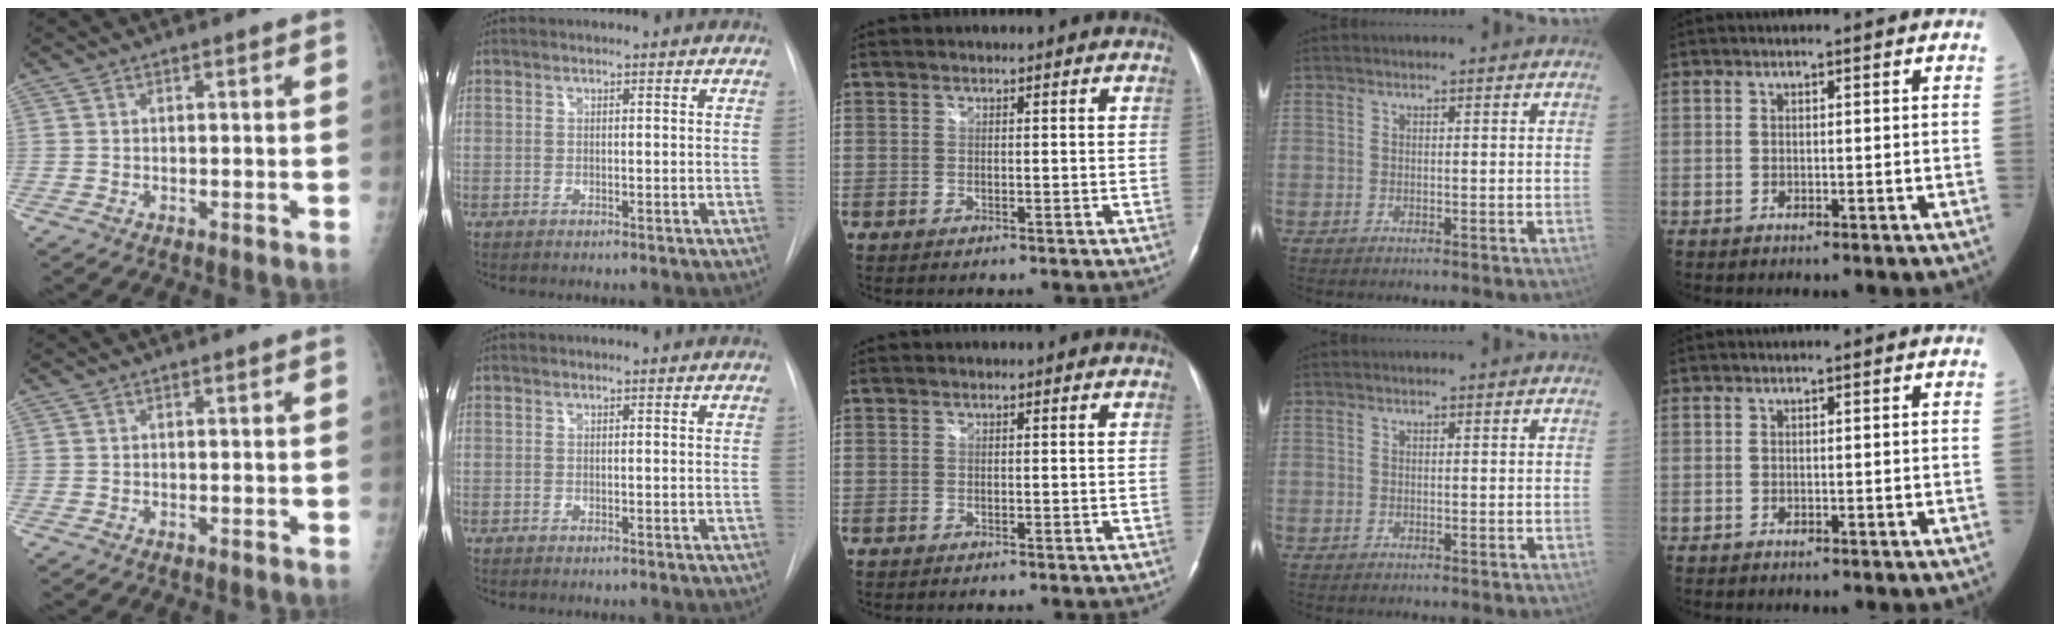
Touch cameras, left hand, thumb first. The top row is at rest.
{}